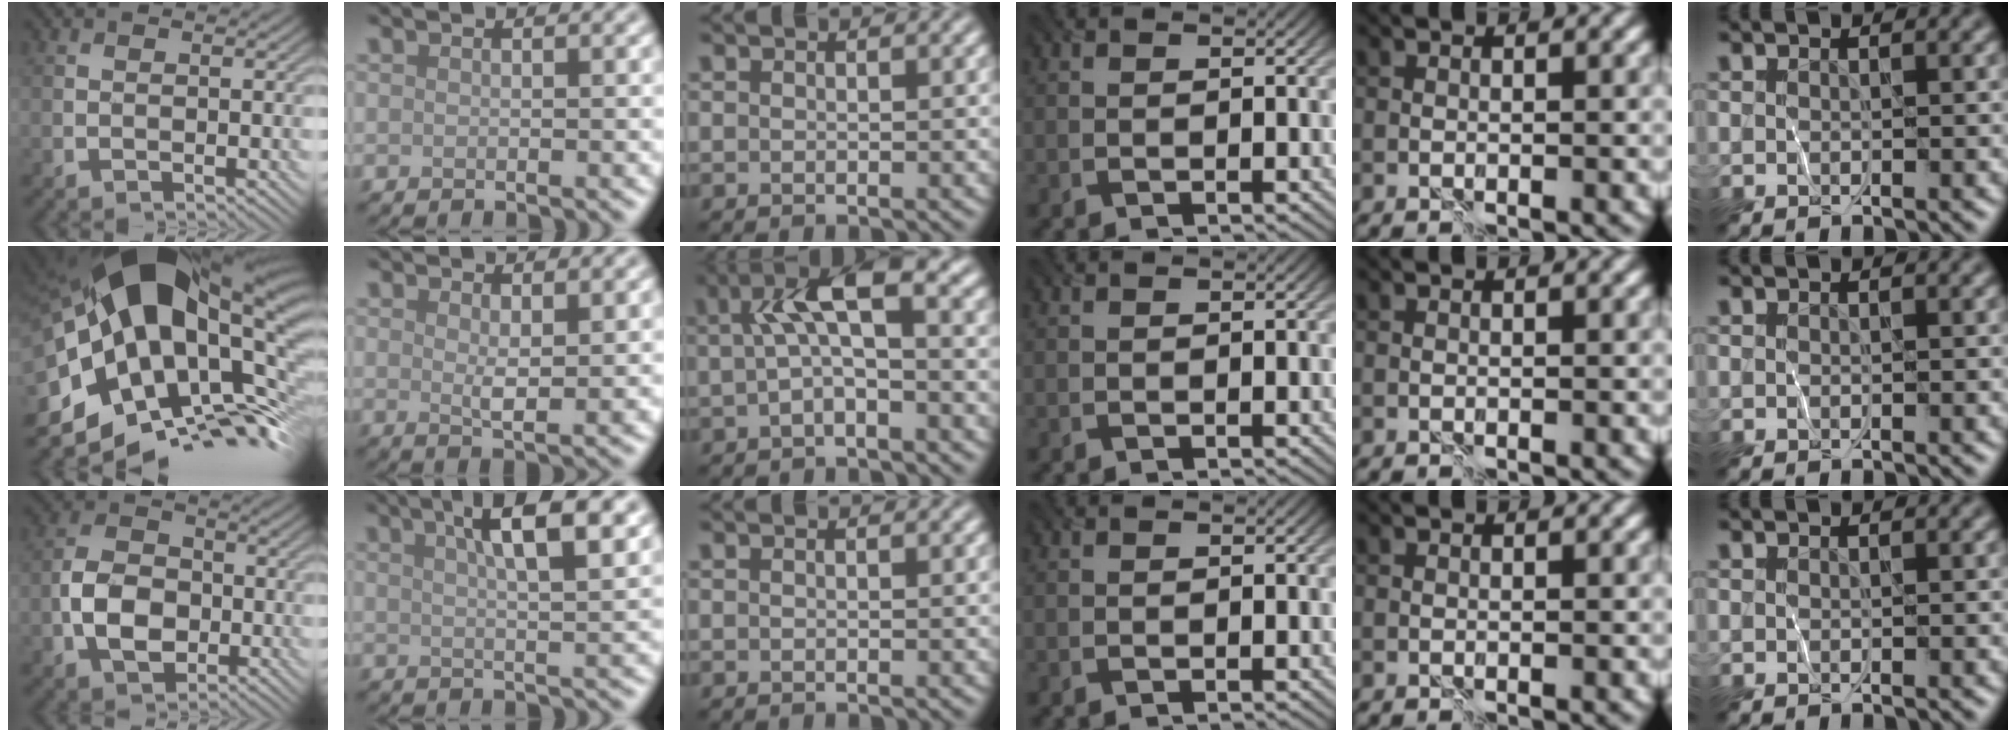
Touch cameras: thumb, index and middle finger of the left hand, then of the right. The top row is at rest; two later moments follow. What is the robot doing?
{"motion": "wrap", "object": "plastic wrap"}